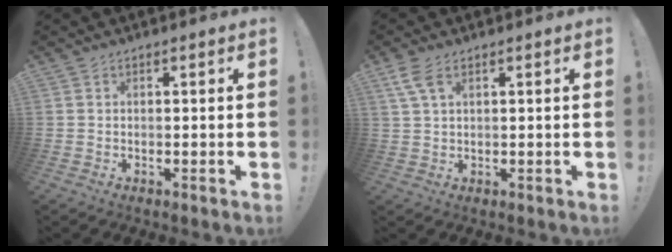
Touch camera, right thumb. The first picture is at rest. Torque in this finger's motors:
{"motor_torque": [0.30, 0.16, 0.07, -0.27, 0.11]}